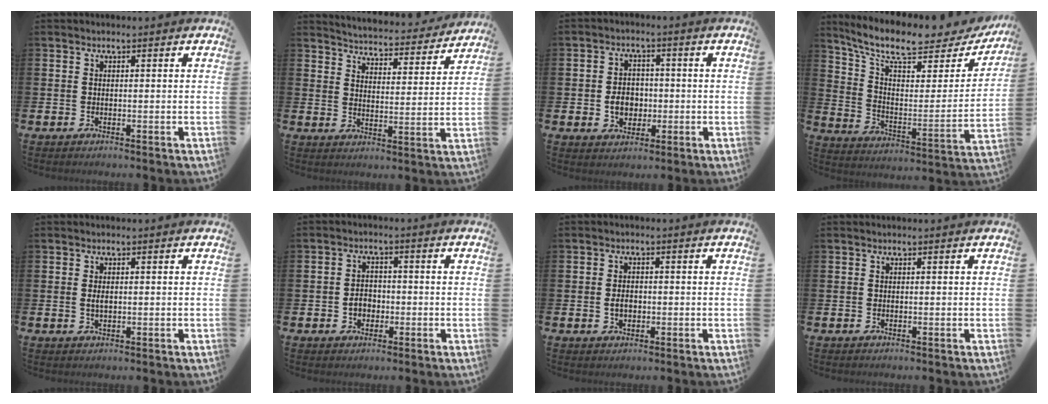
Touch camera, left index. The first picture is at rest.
{"total": 4.7, "force": [4.6, 0.5, 0.2], "torque": [-0.018, -0.044, 0.074]}
{"total": 4.4, "force": [-0.7, 3.6, 2.5], "torque": [-0.037, 0.003, -0.020]}
{"total": 9.7, "force": [8.2, 2.7, 4.4], "torque": [-0.112, -0.056, 0.137]}
{"total": 1.1, "force": [0.1, 0.6, 1.0], "torque": [-0.018, 0.004, 0.001]}
{"total": 2.8, "force": [-0.8, 2.2, 1.4], "torque": [-0.013, -0.003, -0.022]}
{"total": 2.1, "force": [-0.2, 1.5, 1.4], "torque": [-0.019, 0.003, -0.008]}
{"total": 0.0}